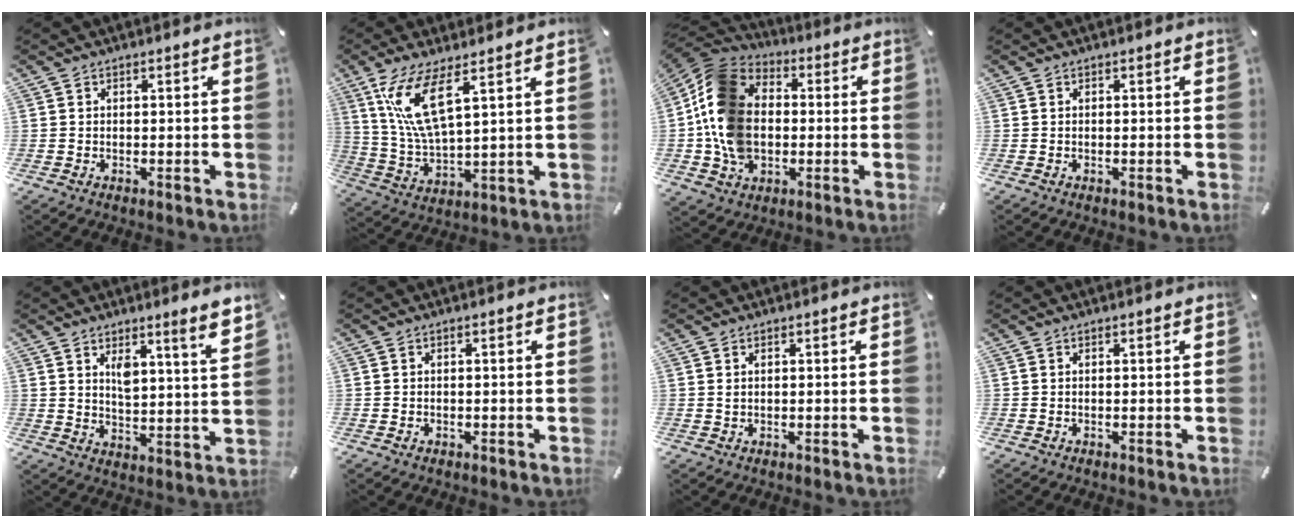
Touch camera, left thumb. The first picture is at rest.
{"total": 12.7, "force": [6.8, 3.9, 10.1], "torque": [-0.234, -0.024, 0.118]}
{"total": 17.2, "force": [-1.6, 13.8, 10.2], "torque": [-0.225, 0.018, -0.032]}
{"total": 0.0}
{"total": 7.5, "force": [5.6, 1.5, 4.8], "torque": [-0.079, -0.035, 0.092]}
{"total": 0.5, "force": [-0.2, 0.4, 0.3], "torque": [-0.006, 0.001, -0.004]}
{"total": 0.6, "force": [0.2, 0.3, 0.5], "torque": [-0.010, 0.001, 0.004]}
{"total": 0.0}